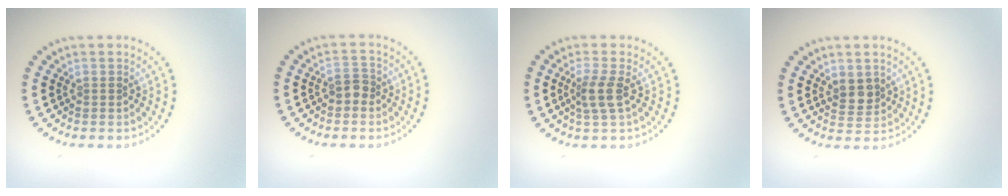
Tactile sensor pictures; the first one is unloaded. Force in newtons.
{"total": 1.5, "press": 1.4, "slide": 0.6}
{"total": 2.3, "press": 1.9, "slide": 1.3}
{"total": 2.0, "press": 1.9, "slide": 0.7}